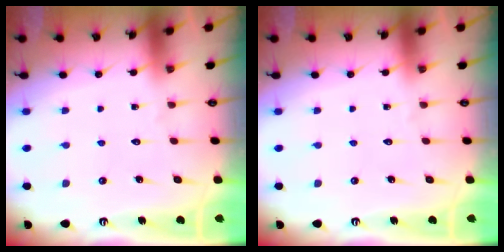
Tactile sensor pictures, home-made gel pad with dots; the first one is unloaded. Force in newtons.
{"total": 0.0}